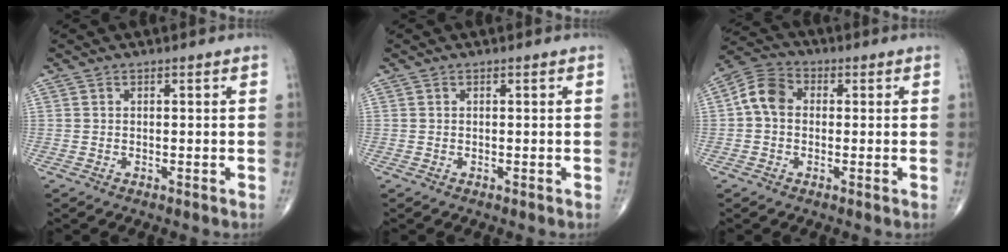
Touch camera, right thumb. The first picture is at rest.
{"total": 0.0}
{"total": 6.8, "force": [0.2, 5.2, 4.3], "torque": [-0.073, 0.023, -0.007]}